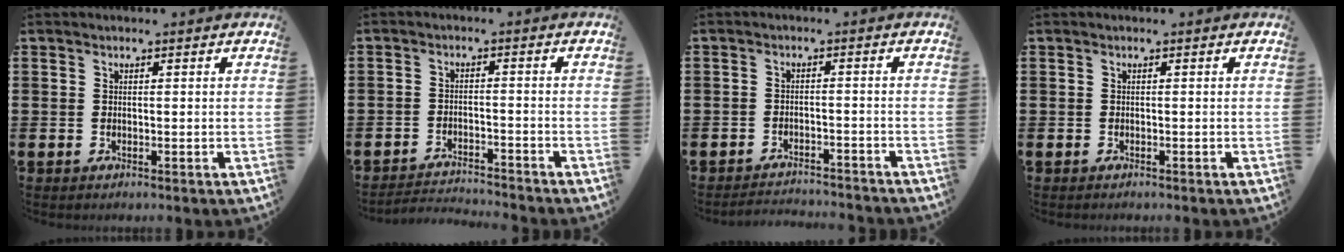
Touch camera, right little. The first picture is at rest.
{"total": 2.6, "force": [-2.6, -0.1, -0.1], "torque": [-0.004, 0.002, -0.056]}
{"total": 2.3, "force": [-2.3, -0.1, 0.0], "torque": [-0.005, 0.004, -0.049]}
{"total": 0.0}